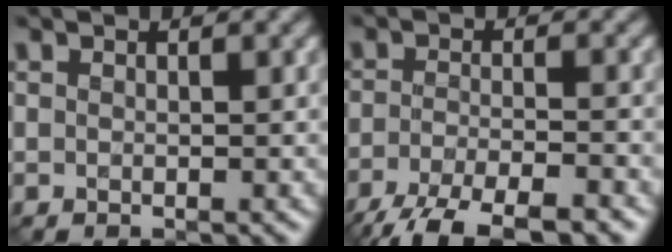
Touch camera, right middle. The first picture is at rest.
{"total": 7.0, "force": [-5.3, 1.5, 4.3], "torque": [-0.072, -0.010, -0.097]}